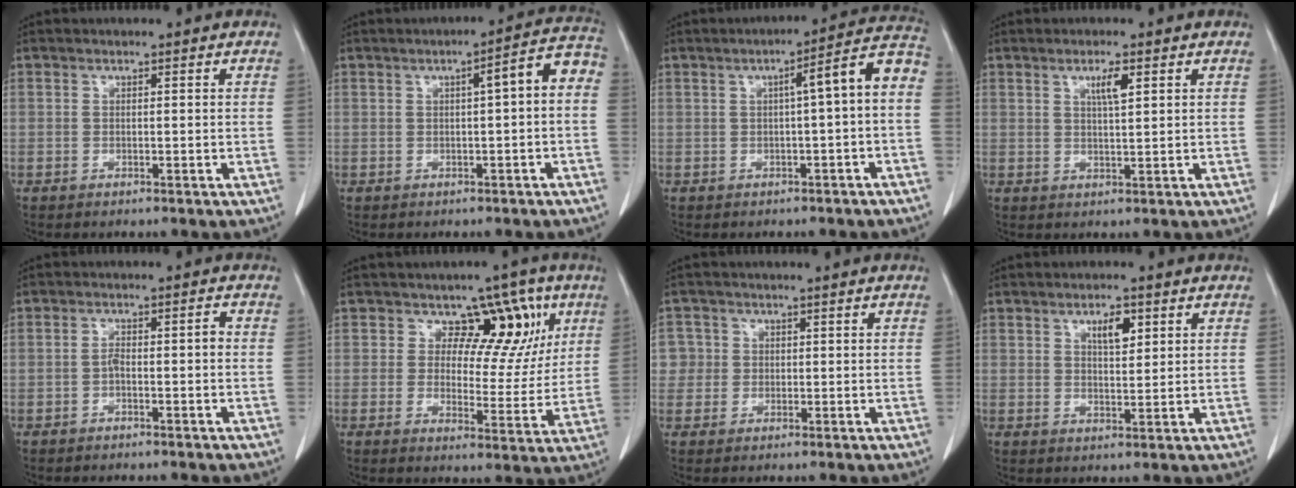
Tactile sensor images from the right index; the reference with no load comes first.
{"total": 5.7, "force": [0.2, 0.8, 5.6], "torque": [-0.068, 0.025, -0.002]}
{"total": 7.6, "force": [-0.3, 0.4, 7.6], "torque": [-0.093, 0.027, -0.010]}
{"total": 3.1, "force": [1.5, 0.3, 2.7], "torque": [-0.047, -0.001, 0.024]}
{"total": 2.5, "force": [-0.9, 0.7, 2.2], "torque": [-0.036, 0.008, -0.014]}
{"total": 8.8, "force": [4.3, 6.0, 4.9], "torque": [-0.031, 0.011, 0.057]}
{"total": 3.3, "force": [0.3, 3.3, -0.1], "torque": [0.017, 0.012, 0.005]}
{"total": 3.9, "force": [1.9, 1.4, 3.0], "torque": [-0.049, -0.002, 0.032]}